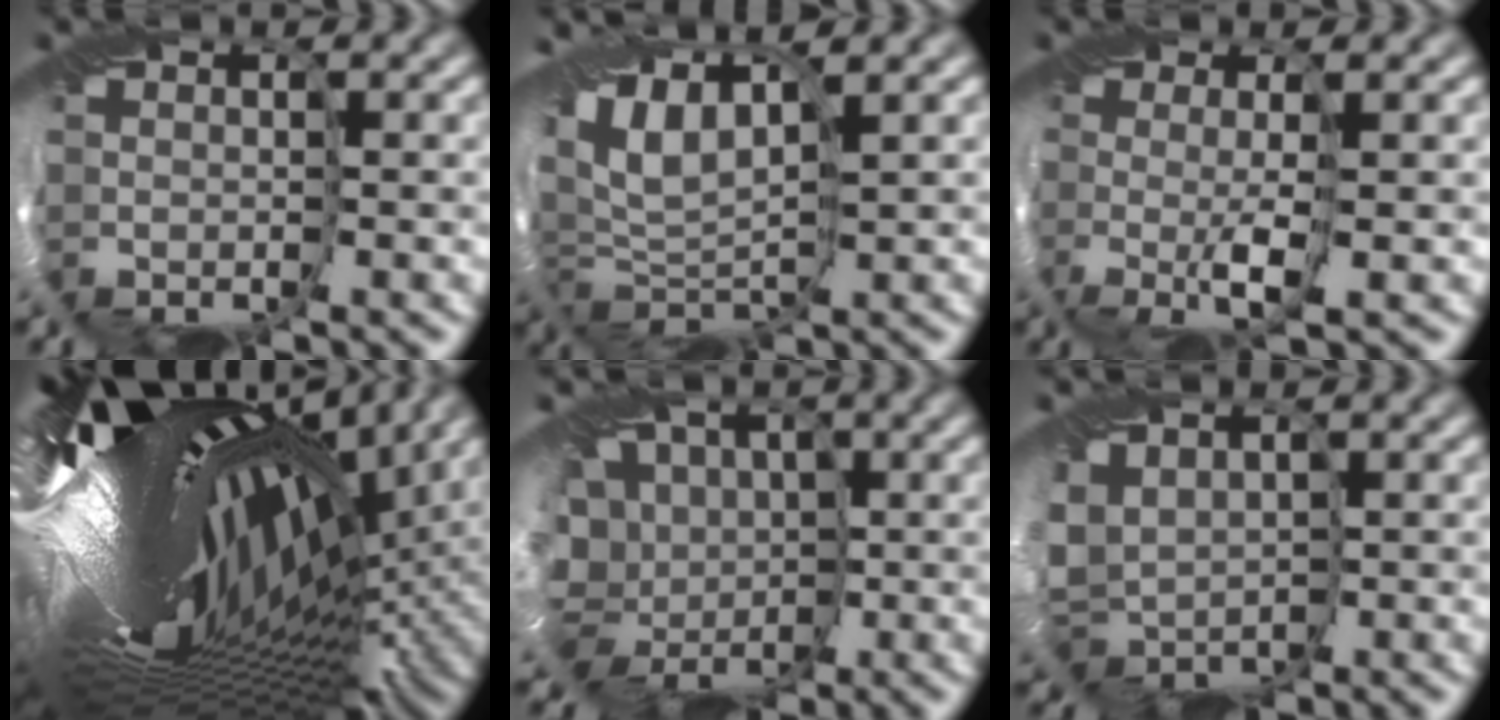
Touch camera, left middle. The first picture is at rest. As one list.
[{"total": 7.3, "force": [1.5, 3.8, 6.1], "torque": [-0.134, -0.003, 0.027]}, {"total": 1.7, "force": [0.1, -1.6, 0.5], "torque": [-0.011, -0.006, 0.005]}, {"total": 18.3, "force": [2.9, 5.4, 17.2], "torque": [-0.273, -0.009, 0.056]}, {"total": 12.3, "force": [0.2, 9.9, 7.3], "torque": [-0.116, 0.005, -0.023]}, {"total": 5.0, "force": [-0.3, 3.5, 3.6], "torque": [-0.056, -0.022, 0.013]}]